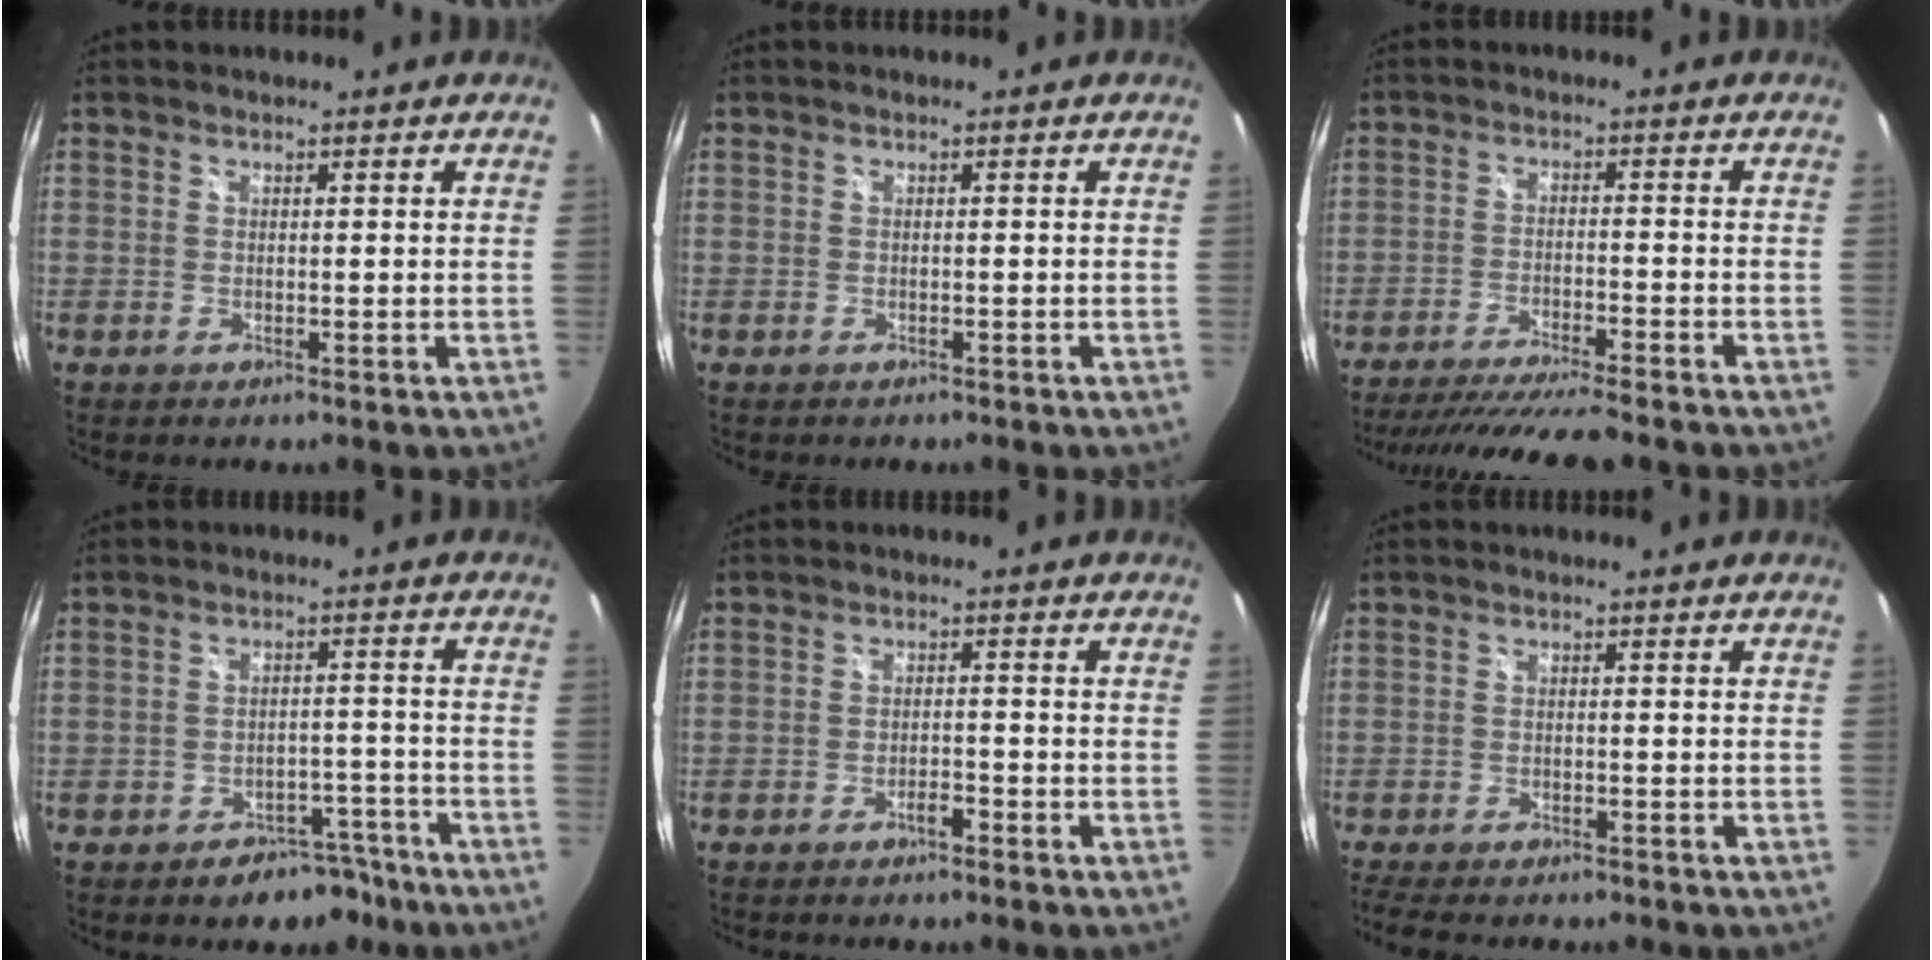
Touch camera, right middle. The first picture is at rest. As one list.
[{"total": 0.6, "force": [-0.5, 0.3, 0.1], "torque": [-0.005, -0.001, -0.007]}, {"total": 14.4, "force": [-12.8, 0.5, 6.6], "torque": [-0.135, -0.016, -0.202]}, {"total": 6.2, "force": [-4.8, 3.7, 1.4], "torque": [-0.021, 0.033, -0.049]}, {"total": 2.1, "force": [-1.8, 0.5, 0.9], "torque": [-0.024, 0.002, -0.032]}, {"total": 8.1, "force": [-7.0, 1.7, 3.7], "torque": [-0.089, -0.026, -0.115]}]